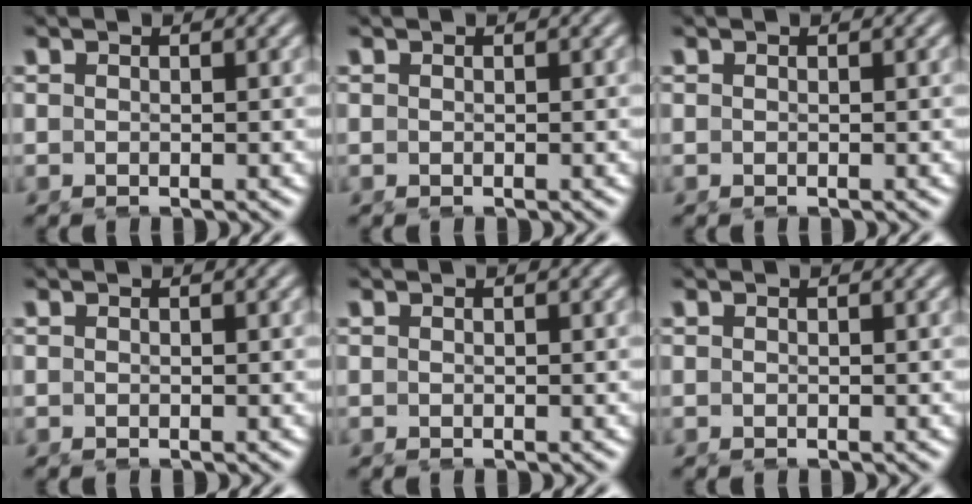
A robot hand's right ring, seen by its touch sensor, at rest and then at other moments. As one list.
[{"total": 0.0}, {"total": 0.0}, {"total": 0.0}, {"total": 0.0}, {"total": 0.0}]